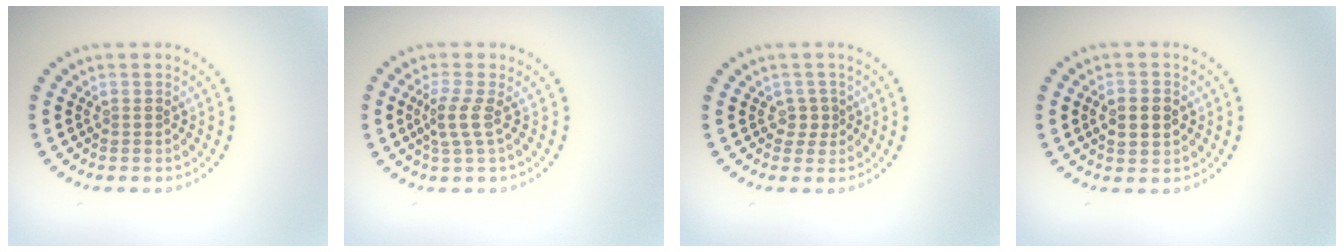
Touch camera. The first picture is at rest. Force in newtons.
{"total": 2.2, "press": 1.5, "slide": 1.7}
{"total": 1.4, "press": 1.1, "slide": 0.8}
{"total": 3.2, "press": 3.2, "slide": 0.1}